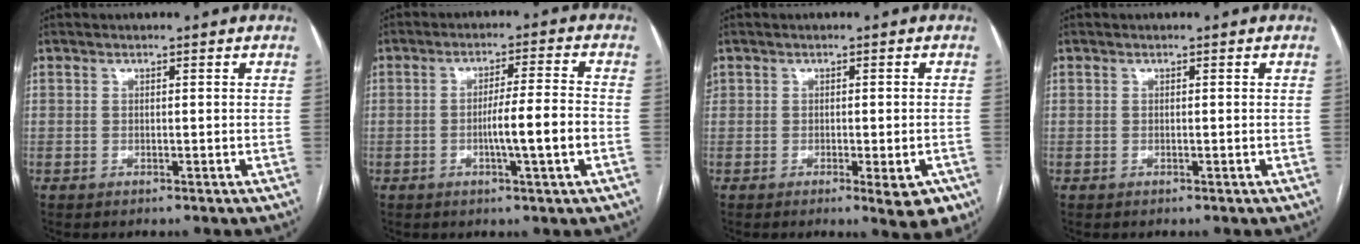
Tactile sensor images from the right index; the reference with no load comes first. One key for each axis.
{"total": 7.3, "fx": -1.9, "fy": -0.6, "fz": 7.0, "tx": -0.115, "ty": 0.002, "tz": -0.030}
{"total": 5.0, "fx": -1.8, "fy": 1.9, "fz": 4.3, "tx": -0.056, "ty": 0.001, "tz": -0.010}
{"total": 0.0}